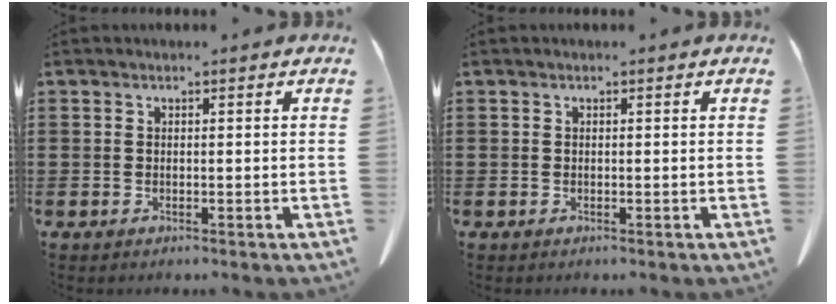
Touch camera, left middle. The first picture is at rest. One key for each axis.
{"total": 0.0}